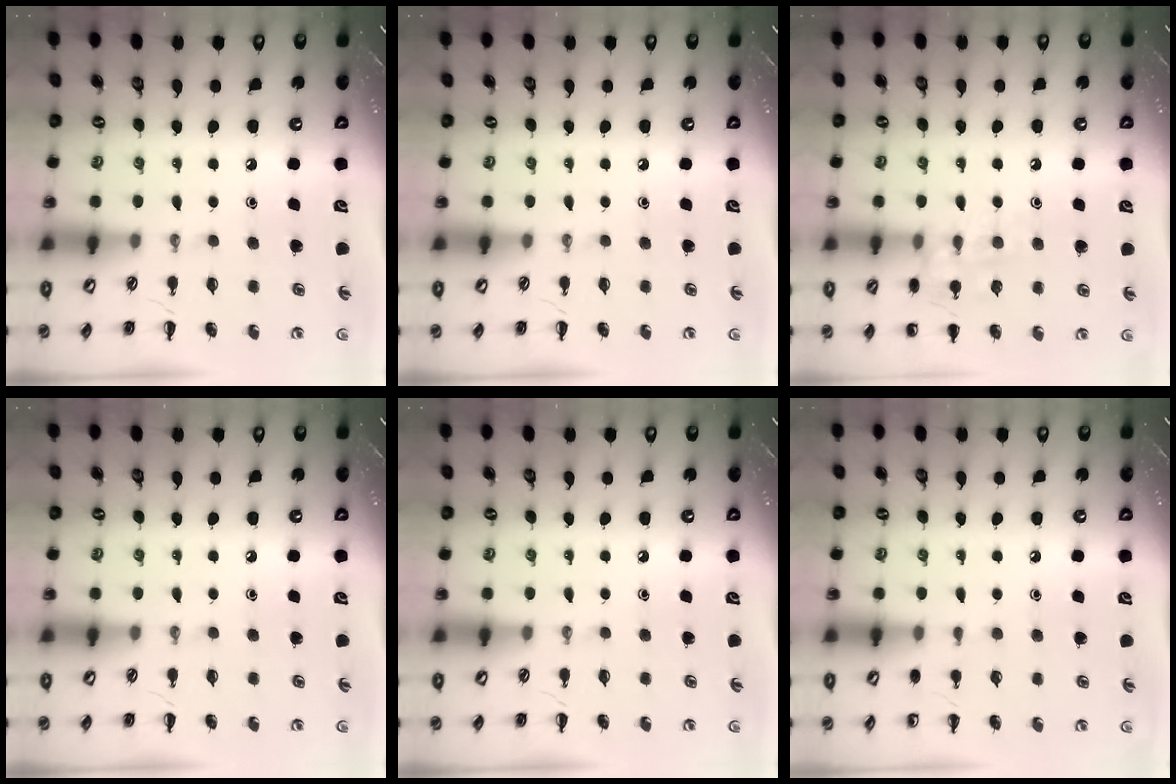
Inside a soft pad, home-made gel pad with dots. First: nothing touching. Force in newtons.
{"total": 0.0}
{"total": 9.9, "press": 9.8, "slide": 1.0}
{"total": 0.0}
{"total": 0.0}
{"total": 3.0, "press": 2.8, "slide": 1.0}